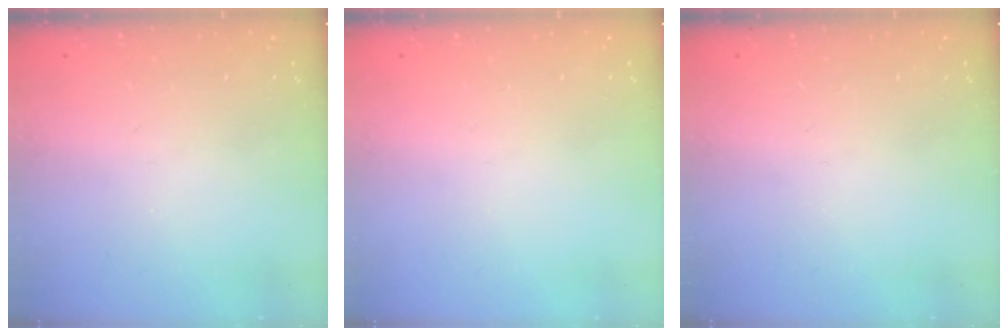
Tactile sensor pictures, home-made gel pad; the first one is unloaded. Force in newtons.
{"total": 0.0}
{"total": 0.0}